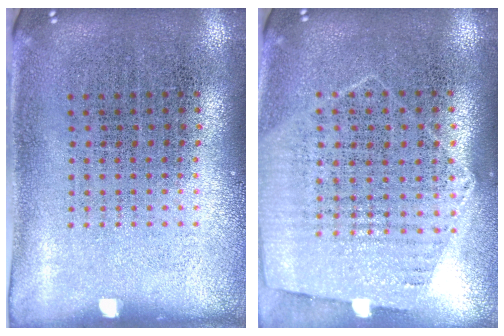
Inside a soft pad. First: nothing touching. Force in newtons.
{"total": 1.2, "press": 1.1, "slide": 0.4}